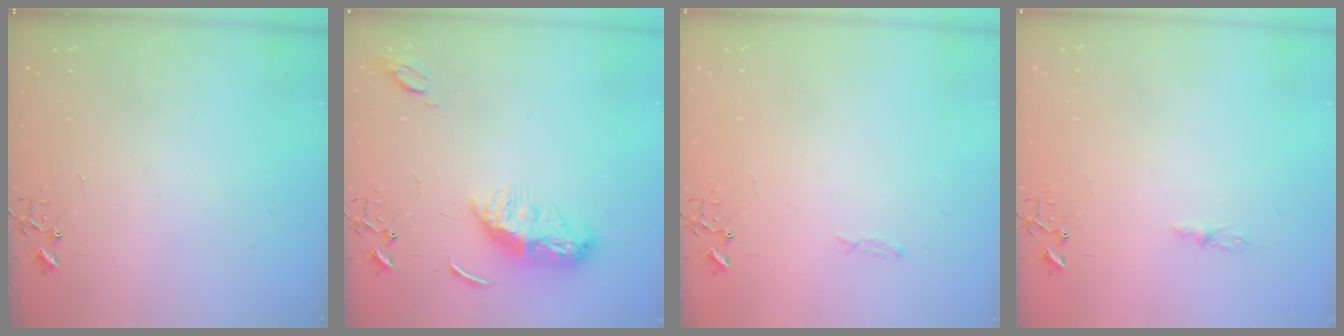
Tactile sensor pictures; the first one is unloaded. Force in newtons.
{"total": 10.4, "press": 10.4, "slide": 0.1}
{"total": 3.3, "press": 3.3, "slide": 0.4}
{"total": 4.4, "press": 4.3, "slide": 0.5}